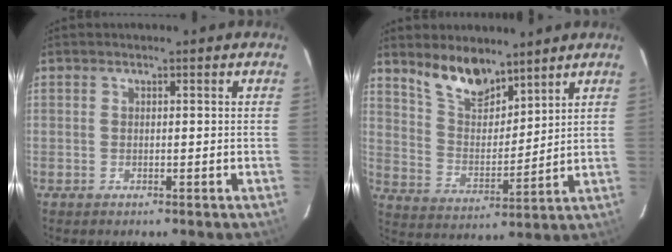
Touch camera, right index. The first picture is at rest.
{"total": 10.3, "force": [8.2, 4.1, 4.8], "torque": [-0.088, 0.005, 0.161]}